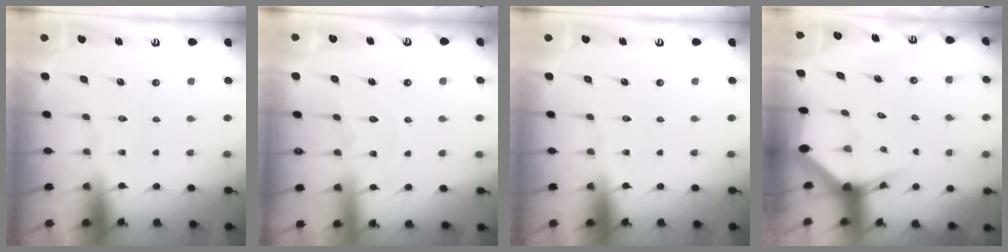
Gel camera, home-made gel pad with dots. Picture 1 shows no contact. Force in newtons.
{"total": 6.8, "press": 6.8, "slide": 0.7}
{"total": 0.0}
{"total": 3.5, "press": 3.5, "slide": 0.4}